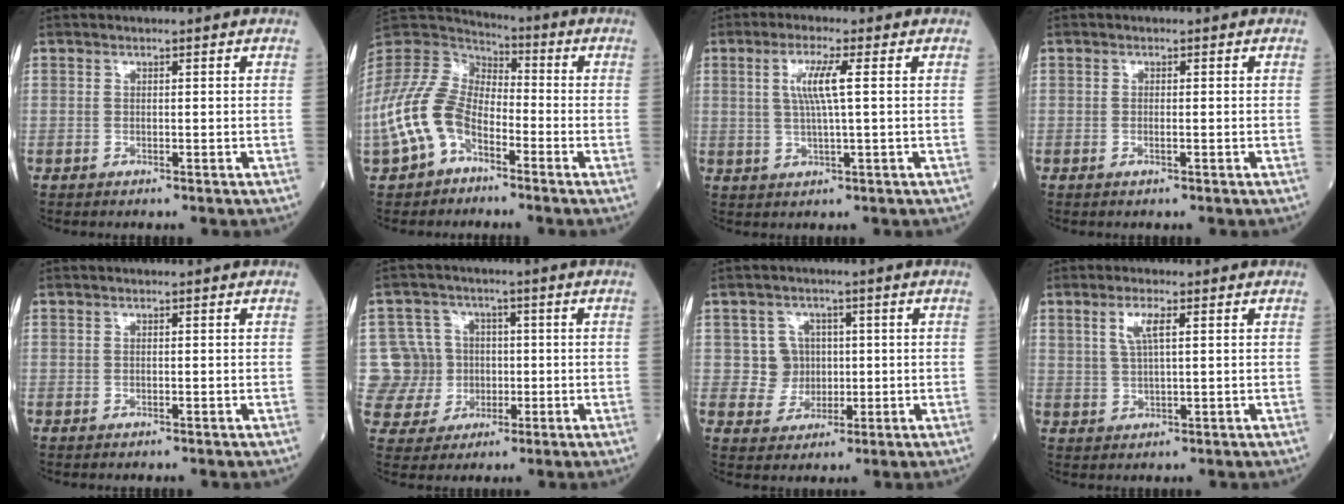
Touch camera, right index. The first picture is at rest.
{"total": 12.4, "force": [-5.5, 7.6, 8.2], "torque": [-0.195, 0.018, -0.112]}
{"total": 5.1, "force": [1.1, -0.2, 5.0], "torque": [-0.102, 0.004, 0.025]}
{"total": 0.6, "force": [-0.3, 0.0, 0.5], "torque": [-0.013, -0.001, -0.003]}
{"total": 0.0}
{"total": 8.2, "force": [0.0, 8.1, 0.9], "torque": [-0.025, 0.019, 0.010]}
{"total": 4.7, "force": [0.6, 4.6, 0.4], "torque": [0.000, 0.012, 0.014]}
{"total": 3.6, "force": [1.5, 0.8, 3.1], "torque": [-0.065, 0.006, 0.032]}